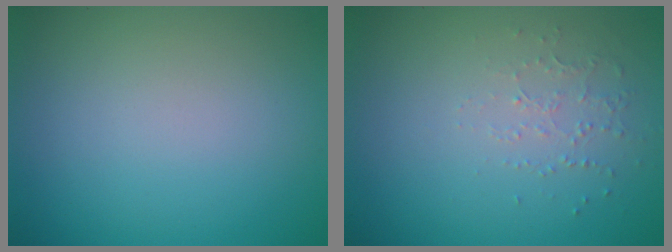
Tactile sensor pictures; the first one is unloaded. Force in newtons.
{"total": 1.0, "press": 0.6, "slide": 0.8}